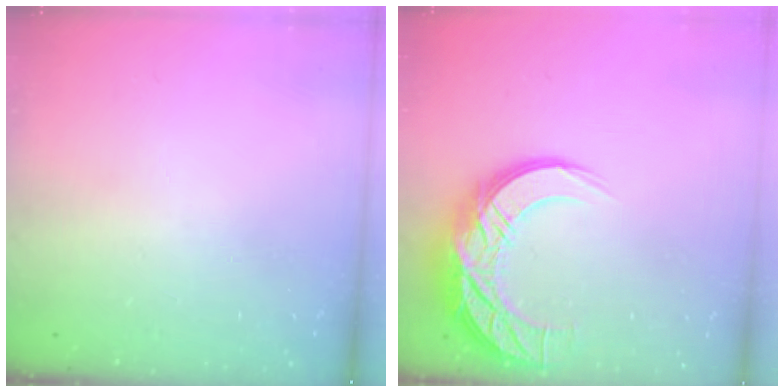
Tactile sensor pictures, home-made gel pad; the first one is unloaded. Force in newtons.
{"total": 15.9, "press": 15.9, "slide": 1.2}